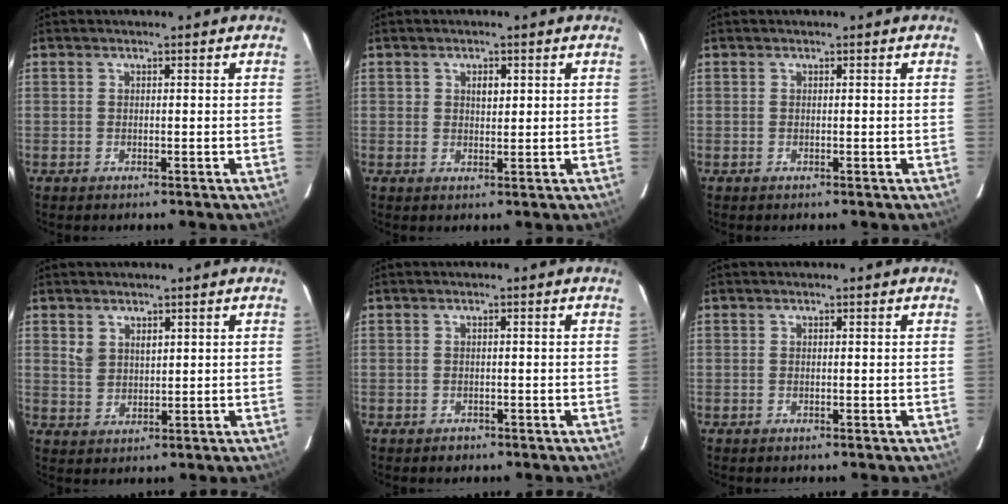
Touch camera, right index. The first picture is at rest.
{"total": 2.0, "force": [0.8, 1.2, 1.4], "torque": [-0.023, 0.003, 0.014]}
{"total": 0.0}
{"total": 3.1, "force": [1.7, 2.0, 1.6], "torque": [-0.035, 0.005, 0.042]}
{"total": 1.1, "force": [-0.7, 0.8, 0.1], "torque": [-0.005, 0.001, -0.010]}
{"total": 0.0}